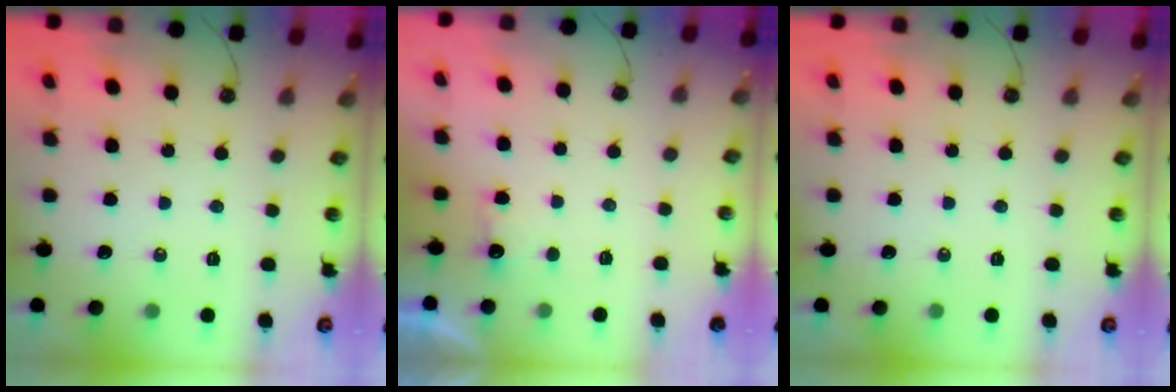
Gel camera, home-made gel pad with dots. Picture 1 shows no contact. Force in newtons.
{"total": 2.1, "press": 1.9, "slide": 0.9}
{"total": 0.0}